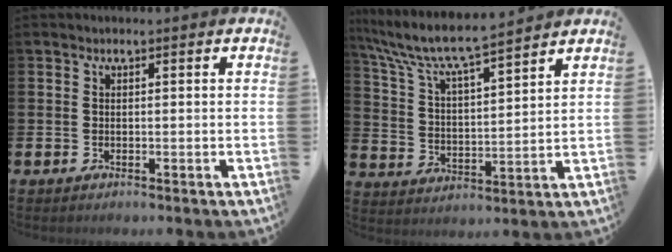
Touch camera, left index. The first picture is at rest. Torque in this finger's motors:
{"motor_torque": [0.06, -0.50, 1.05, 0.21]}